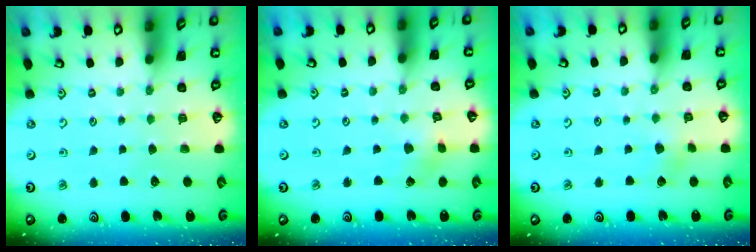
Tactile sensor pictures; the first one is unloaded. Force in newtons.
{"total": 2.1, "press": 2.1, "slide": 0.2}
{"total": 1.8, "press": 1.8, "slide": 0.2}